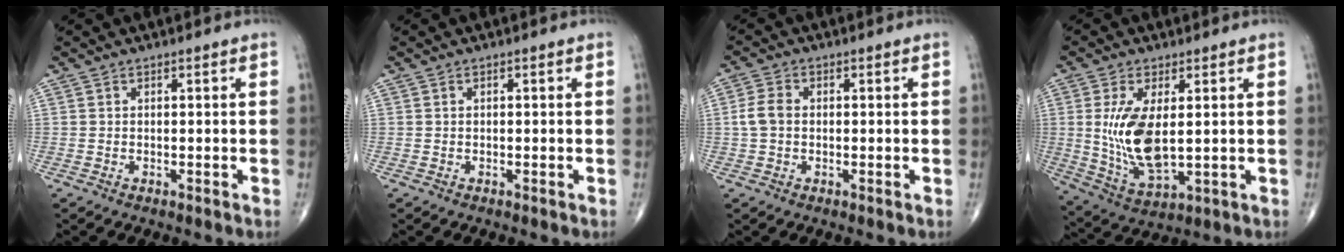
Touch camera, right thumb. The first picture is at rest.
{"total": 0.0}
{"total": 3.9, "force": [0.0, 2.8, 2.8], "torque": [-0.065, 0.011, -0.005]}
{"total": 12.1, "force": [1.2, 5.3, 10.8], "torque": [-0.215, -0.021, 0.039]}